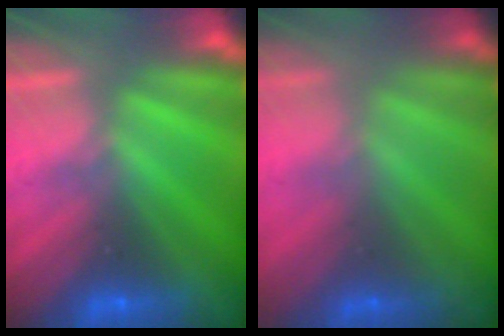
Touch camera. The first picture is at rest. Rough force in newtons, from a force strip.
{"total": 1.6}